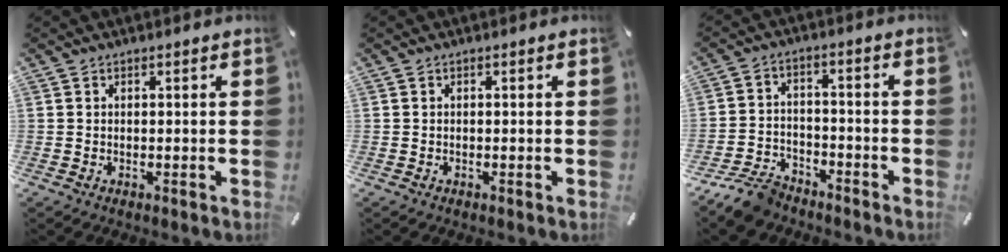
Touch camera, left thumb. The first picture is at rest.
{"total": 0.0}
{"total": 8.5, "force": [-7.2, 3.6, 2.8], "torque": [-0.052, 0.038, -0.135]}